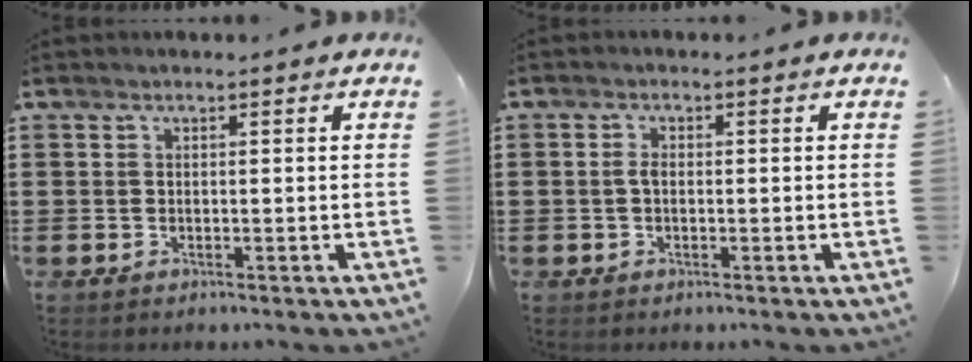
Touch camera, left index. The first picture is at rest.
{"total": 1.7, "force": [-0.2, 1.0, 1.4], "torque": [-0.036, 0.000, -0.007]}